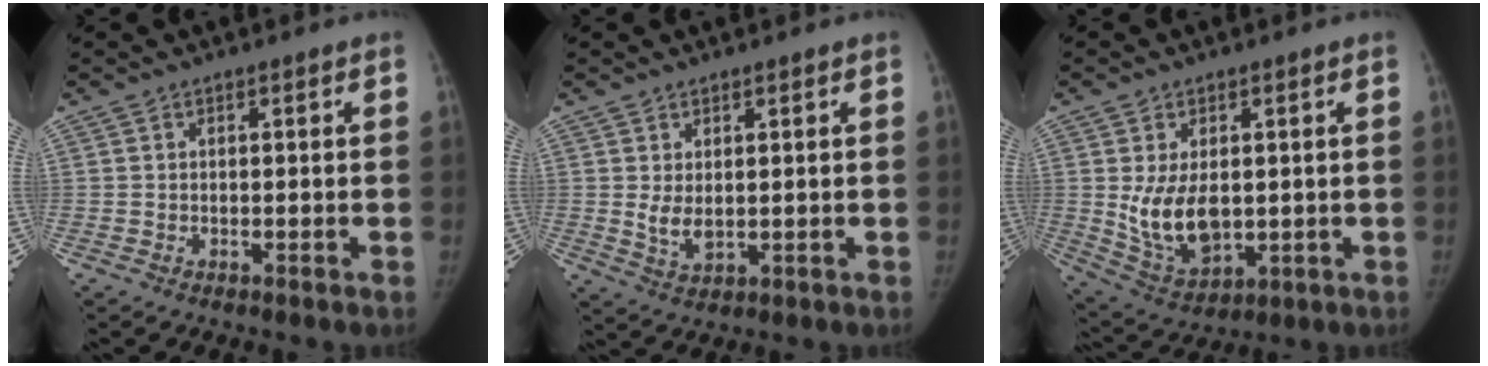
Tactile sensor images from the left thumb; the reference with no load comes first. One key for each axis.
{"total": 4.2, "fx": 0.9, "fy": 2.4, "fz": 3.2, "tx": -0.053, "ty": -0.016, "tz": 0.026}
{"total": 10.8, "fx": 0.5, "fy": 6.8, "fz": 8.4, "tx": -0.133, "ty": -0.016, "tz": 0.033}